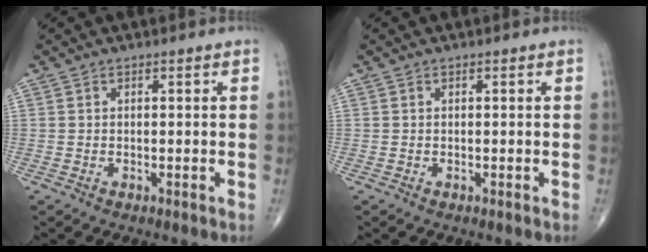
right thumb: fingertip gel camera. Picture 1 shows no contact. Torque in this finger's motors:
{"motor_torque": [-0.22, 0.22, 0.00, 0.07, 0.00]}